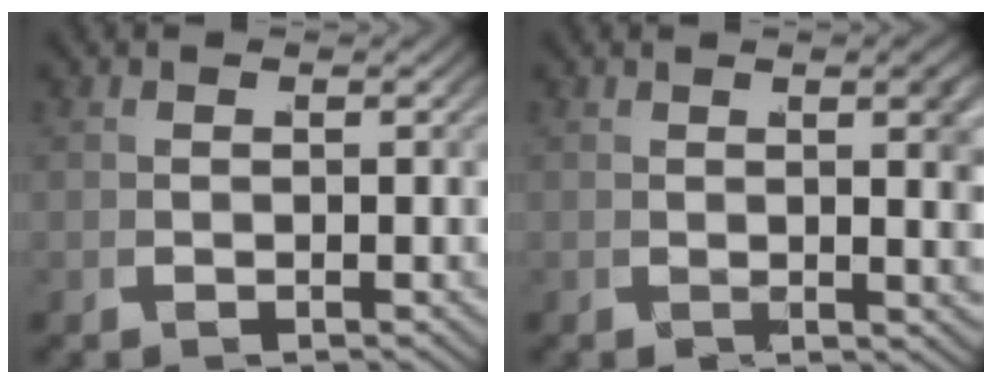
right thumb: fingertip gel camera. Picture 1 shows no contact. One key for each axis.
{"total": 3.7, "fx": 0.8, "fy": 0.9, "fz": 3.5, "tx": -0.054, "ty": -0.002, "tz": 0.015}